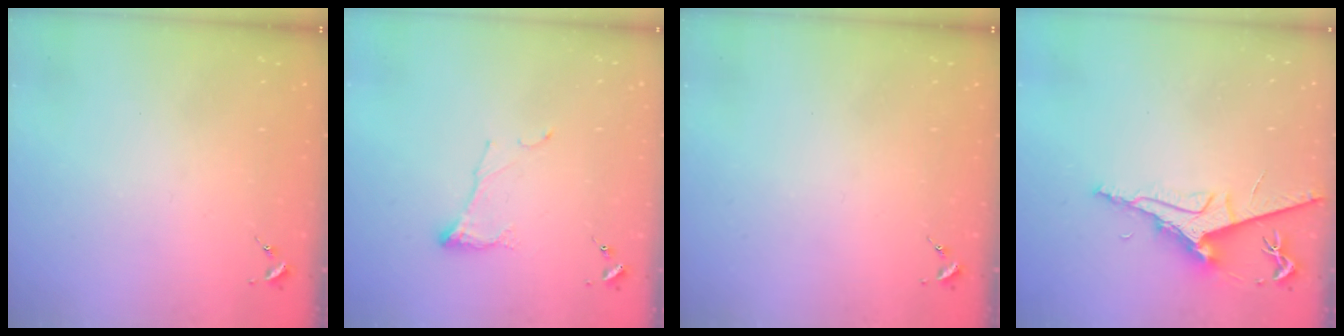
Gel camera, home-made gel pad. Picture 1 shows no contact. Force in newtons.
{"total": 6.8, "press": 6.8, "slide": 0.1}
{"total": 0.0}
{"total": 8.6, "press": 8.6, "slide": 1.0}